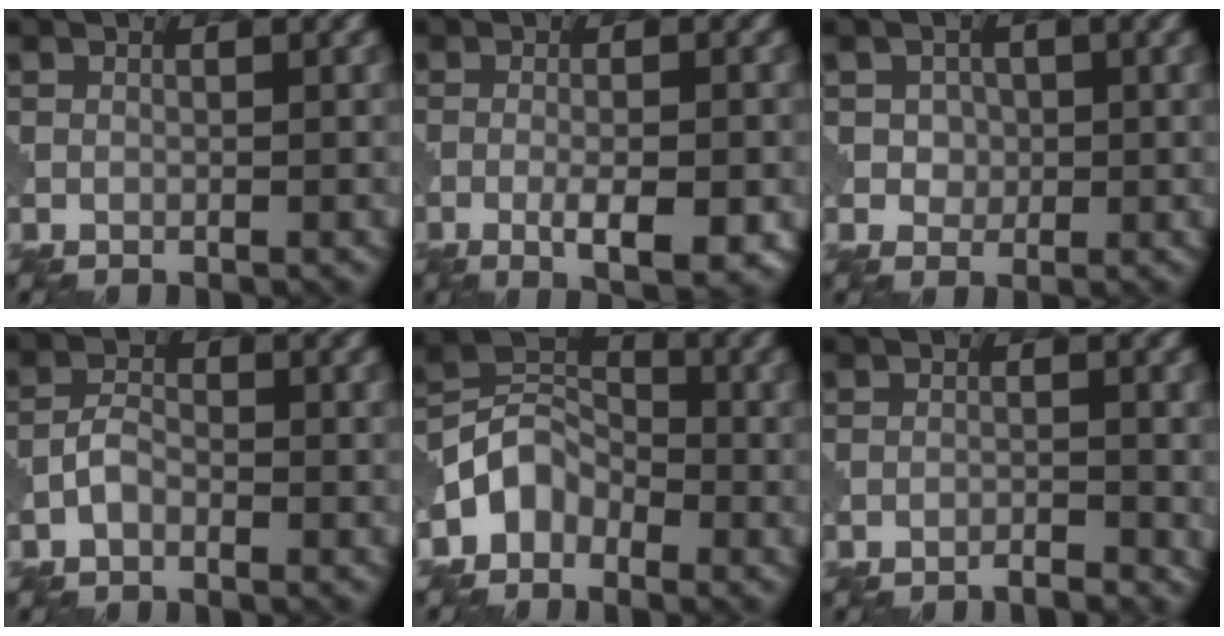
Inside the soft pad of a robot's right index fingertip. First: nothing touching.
{"total": 4.4, "force": [-1.6, 1.1, 4.0], "torque": [-0.070, -0.006, -0.024]}
{"total": 2.1, "force": [0.4, 1.9, 0.9], "torque": [-0.016, -0.001, 0.013]}
{"total": 1.7, "force": [-0.9, 0.9, 1.1], "torque": [-0.021, 0.008, -0.024]}
{"total": 3.7, "force": [-2.3, 2.6, 1.2], "torque": [-0.021, 0.011, -0.056]}
{"total": 1.1, "force": [-0.9, 0.1, 0.6], "torque": [-0.010, 0.000, -0.019]}